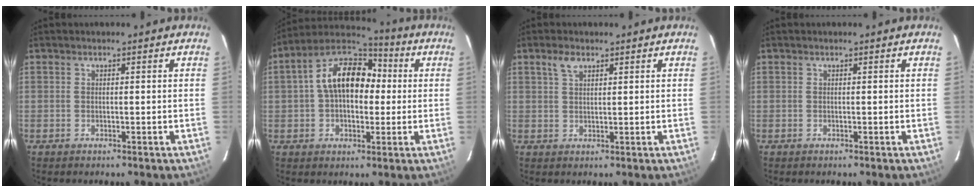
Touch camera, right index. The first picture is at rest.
{"total": 13.7, "force": [1.5, 8.8, 10.4], "torque": [-0.185, 0.039, 0.018]}
{"total": 2.7, "force": [1.7, 1.3, 1.6], "torque": [-0.029, 0.006, 0.033]}
{"total": 0.0}